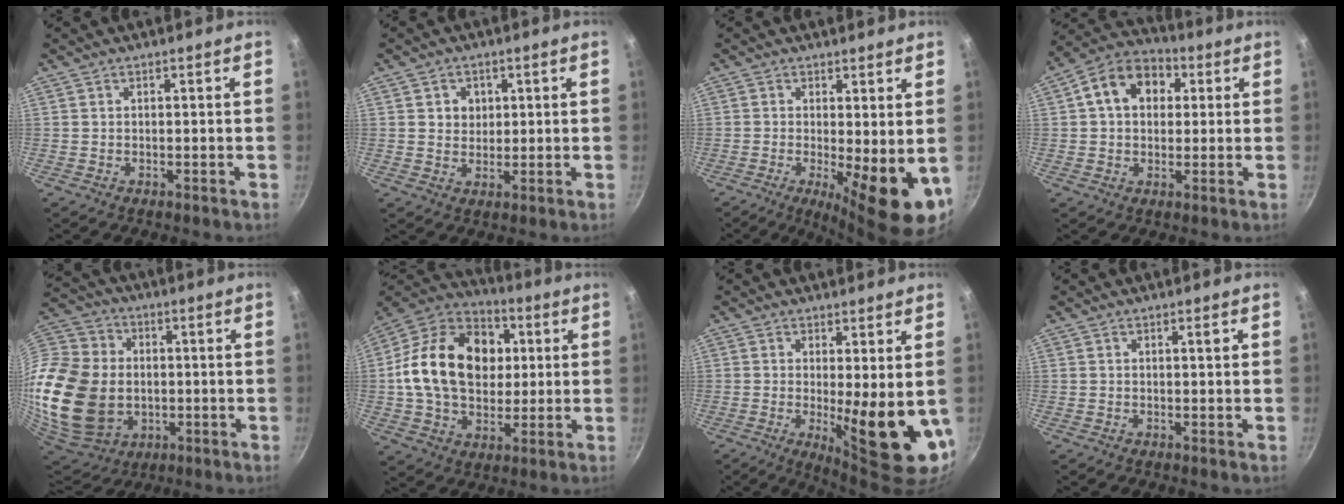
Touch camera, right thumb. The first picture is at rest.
{"total": 4.1, "force": [1.1, 3.7, 1.4], "torque": [0.000, -0.003, 0.018]}
{"total": 10.8, "force": [-1.4, 3.3, 10.2], "torque": [-0.126, -0.011, -0.010]}
{"total": 12.3, "force": [2.9, 9.3, 7.6], "torque": [-0.095, 0.023, 0.029]}
{"total": 33.0, "force": [-2.2, 25.3, 21.2], "torque": [-0.487, 0.010, -0.020]}
{"total": 23.1, "force": [2.8, 17.1, 15.4], "torque": [-0.230, 0.024, 0.040]}
{"total": 12.2, "force": [-0.5, 3.2, 11.7], "torque": [-0.146, -0.026, 0.004]}
{"total": 1.3, "force": [0.4, 0.3, 1.2], "torque": [-0.012, 0.002, 0.005]}